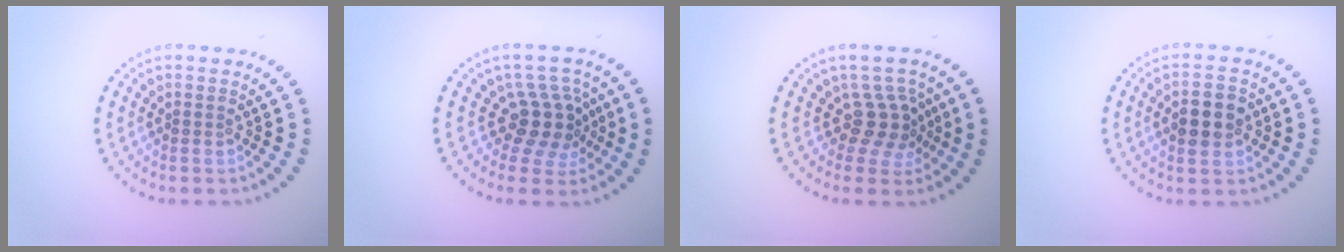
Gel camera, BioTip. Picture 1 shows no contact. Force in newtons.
{"total": 3.8, "press": 2.8, "slide": 2.5}
{"total": 3.0, "press": 2.2, "slide": 2.0}
{"total": 3.7, "press": 3.7, "slide": 0.1}